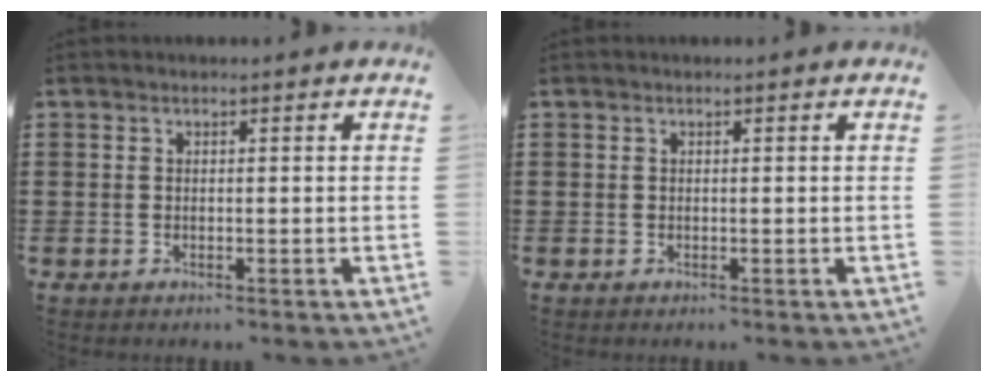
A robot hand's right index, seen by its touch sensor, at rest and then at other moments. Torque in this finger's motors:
{"motor_torque": [-0.14, 0.22, 0.01, 0.00]}